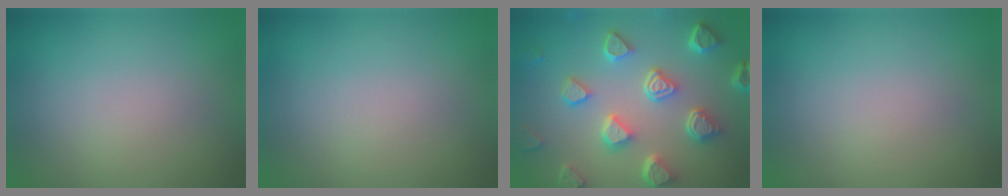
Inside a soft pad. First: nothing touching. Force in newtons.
{"total": 0.0}
{"total": 6.8, "press": 5.4, "slide": 4.2}
{"total": 0.0}